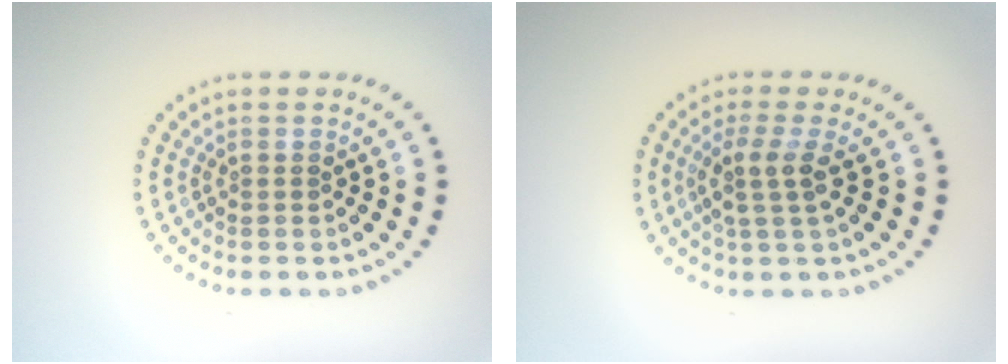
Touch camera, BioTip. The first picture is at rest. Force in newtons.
{"total": 2.5, "press": 1.9, "slide": 1.7}